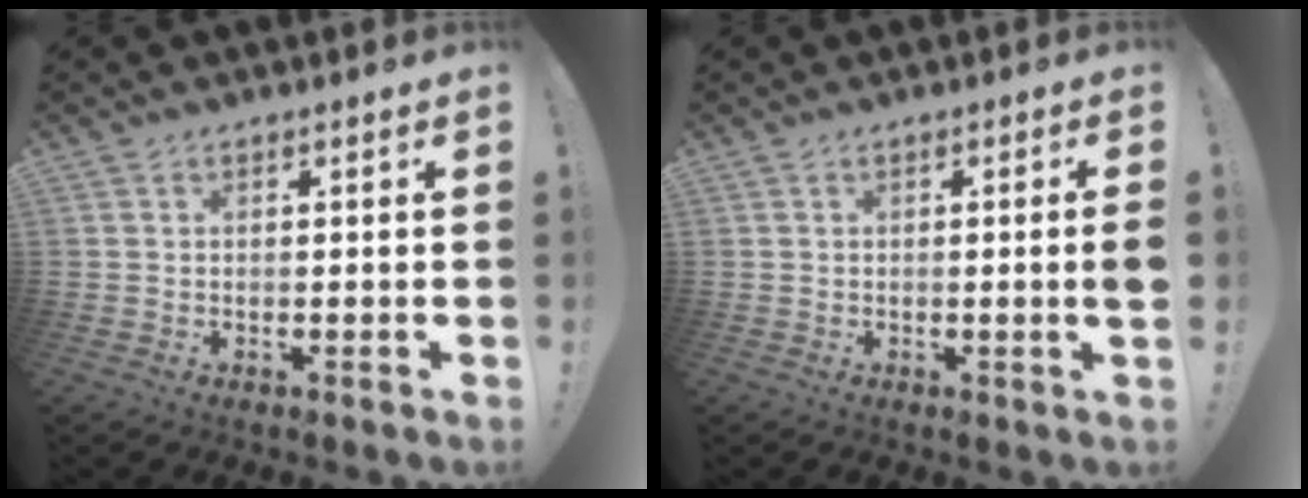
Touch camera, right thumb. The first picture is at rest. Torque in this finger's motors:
{"motor_torque": [0.10, -0.10, 0.59, -0.16, 0.00]}